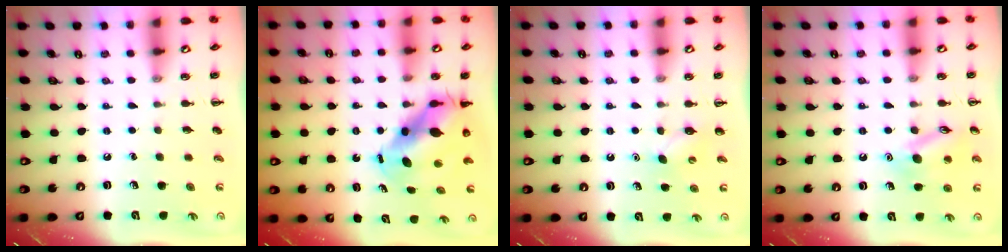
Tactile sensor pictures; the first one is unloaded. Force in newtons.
{"total": 9.5, "press": 9.3, "slide": 2.3}
{"total": 3.0, "press": 2.9, "slide": 0.7}
{"total": 12.1, "press": 12.1, "slide": 1.0}